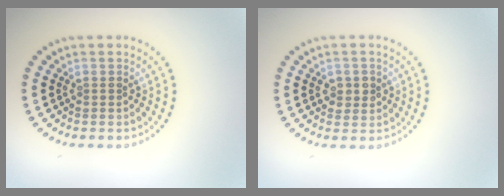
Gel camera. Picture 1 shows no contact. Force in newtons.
{"total": 1.8, "press": 1.8, "slide": 0.1}